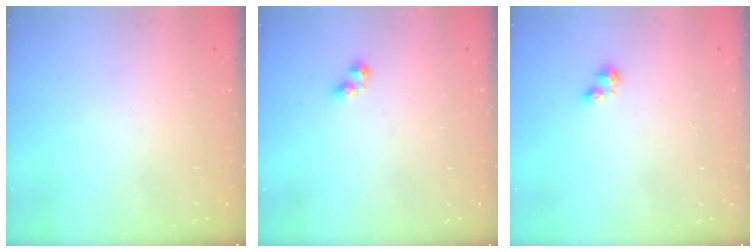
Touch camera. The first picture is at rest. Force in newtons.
{"total": 2.5, "press": 2.5, "slide": 0.4}
{"total": 2.6, "press": 2.5, "slide": 0.3}